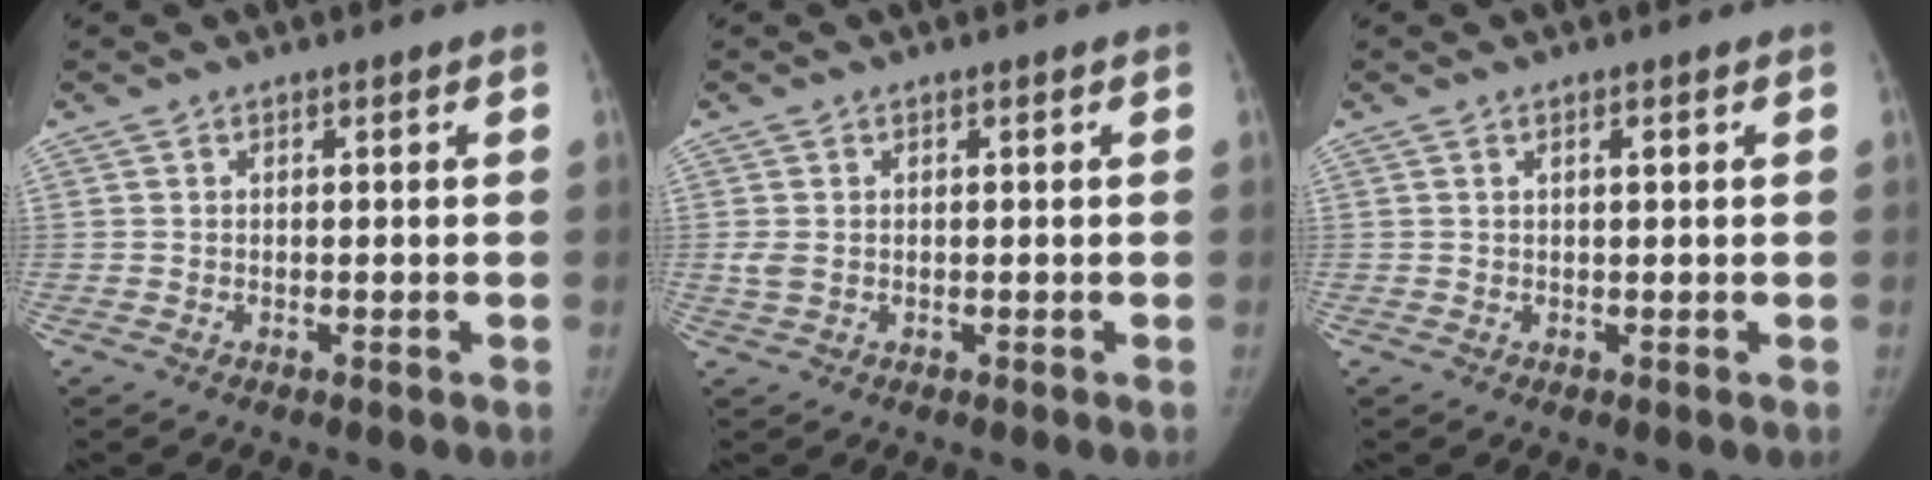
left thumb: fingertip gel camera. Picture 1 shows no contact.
{"total": 1.8, "force": [0.0, 1.4, 1.2], "torque": [-0.032, -0.001, 0.002]}
{"total": 0.9, "force": [0.3, 0.2, 0.8], "torque": [-0.014, 0.001, 0.005]}